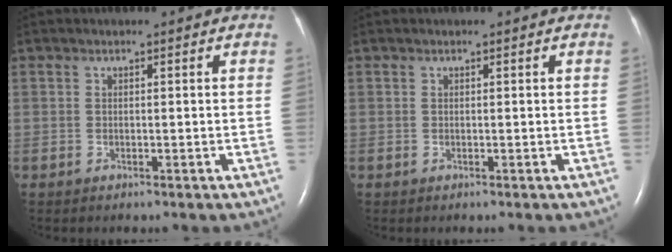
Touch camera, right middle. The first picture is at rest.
{"total": 0.0}